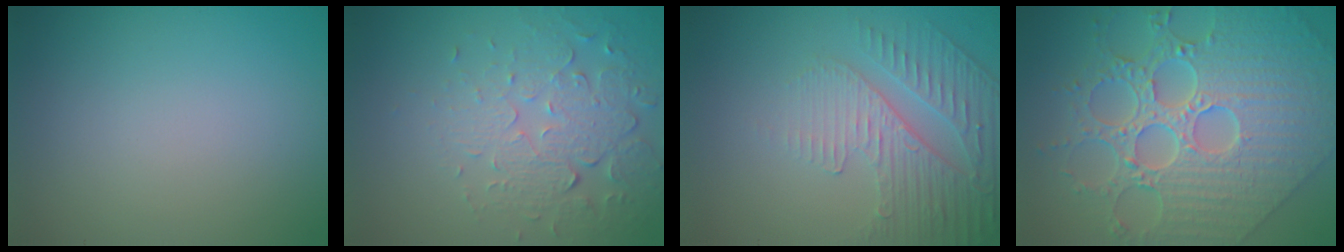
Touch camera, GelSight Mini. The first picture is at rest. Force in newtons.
{"total": 5.5, "press": 3.7, "slide": 4.1}
{"total": 5.0, "press": 3.4, "slide": 3.7}
{"total": 9.3, "press": 7.0, "slide": 6.2}